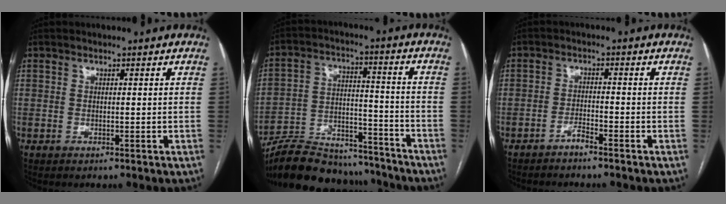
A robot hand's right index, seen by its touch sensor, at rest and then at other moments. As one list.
[{"total": 20.6, "force": [-18.6, 6.0, 6.3], "torque": [-0.132, 0.008, -0.286]}, {"total": 2.1, "force": [-1.8, 0.0, 1.0], "torque": [-0.021, 0.000, -0.036]}]